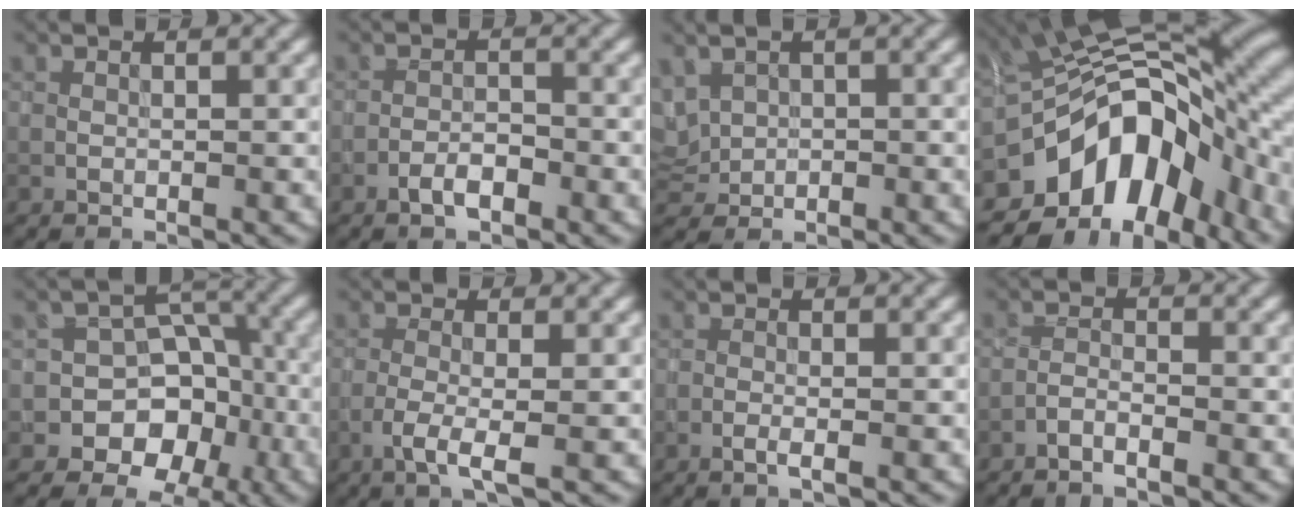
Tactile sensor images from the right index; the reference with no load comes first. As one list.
[{"total": 1.9, "force": [-1.3, 0.7, 1.2], "torque": [-0.021, 0.005, -0.026]}, {"total": 3.0, "force": [0.7, 2.4, 1.7], "torque": [-0.037, 0.004, 0.019]}, {"total": 14.3, "force": [-4.3, 8.5, 10.6], "torque": [-0.144, 0.013, -0.082]}, {"total": 7.9, "force": [-3.6, 6.5, 2.7], "torque": [-0.005, 0.014, -0.083]}, {"total": 2.8, "force": [-1.0, 0.5, 2.6], "torque": [-0.053, 0.002, -0.027]}, {"total": 1.0, "force": [-0.5, 0.1, 0.9], "torque": [-0.017, 0.000, -0.012]}, {"total": 1.3, "force": [-1.1, 0.1, 0.7], "torque": [-0.015, 0.002, -0.026]}]